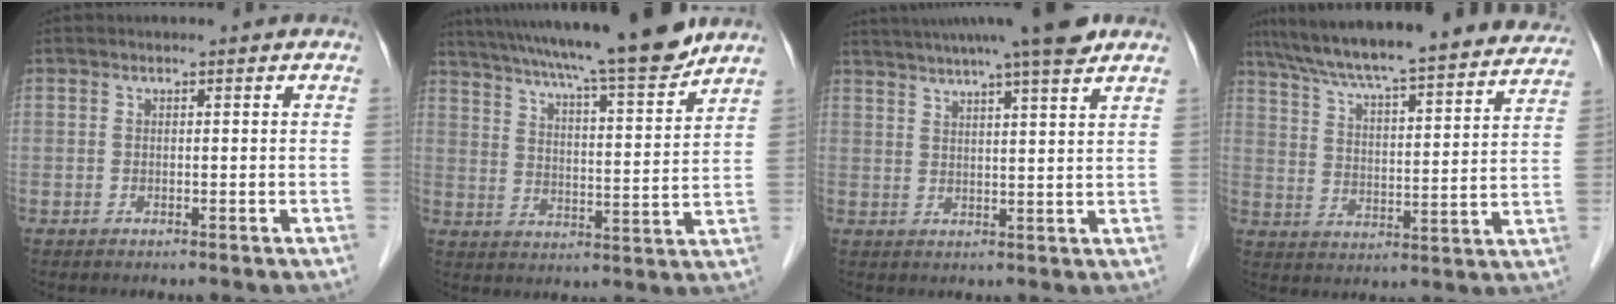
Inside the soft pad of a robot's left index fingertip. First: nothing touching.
{"total": 19.3, "force": [16.7, 0.2, 9.7], "torque": [-0.161, -0.003, 0.245]}
{"total": 13.1, "force": [10.9, -0.1, 7.3], "torque": [-0.123, 0.022, 0.146]}
{"total": 28.8, "force": [25.8, 3.5, 12.3], "torque": [-0.198, -0.017, 0.338]}